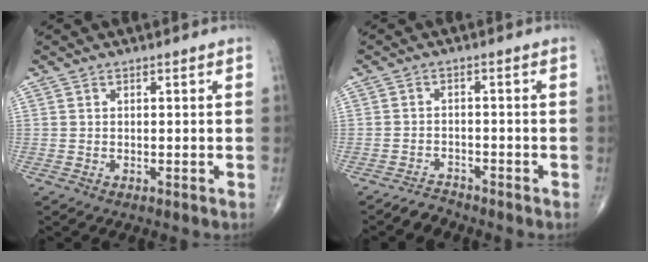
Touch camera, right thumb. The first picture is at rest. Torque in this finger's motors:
{"motor_torque": [1.16, 0.71, 0.01, -0.46, 0.03]}